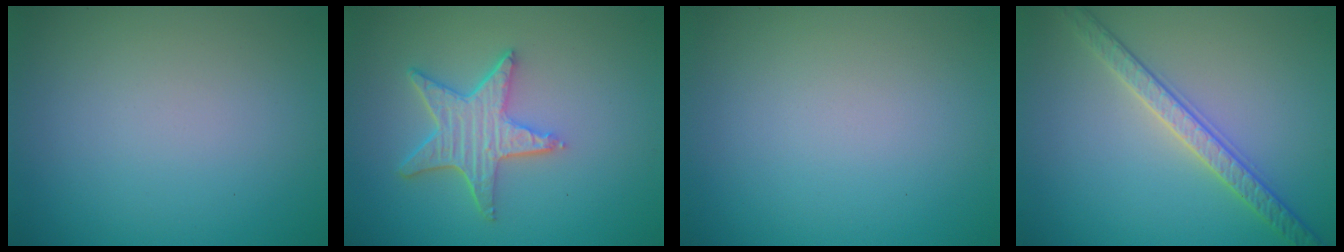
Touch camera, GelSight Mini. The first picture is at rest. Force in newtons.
{"total": 5.0, "press": 4.0, "slide": 3.0}
{"total": 0.0}
{"total": 3.3, "press": 3.2, "slide": 0.7}